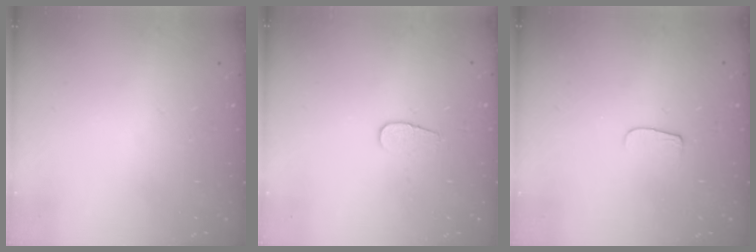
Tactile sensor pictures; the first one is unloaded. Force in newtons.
{"total": 5.0, "press": 5.0, "slide": 0.5}
{"total": 5.3, "press": 5.2, "slide": 0.6}